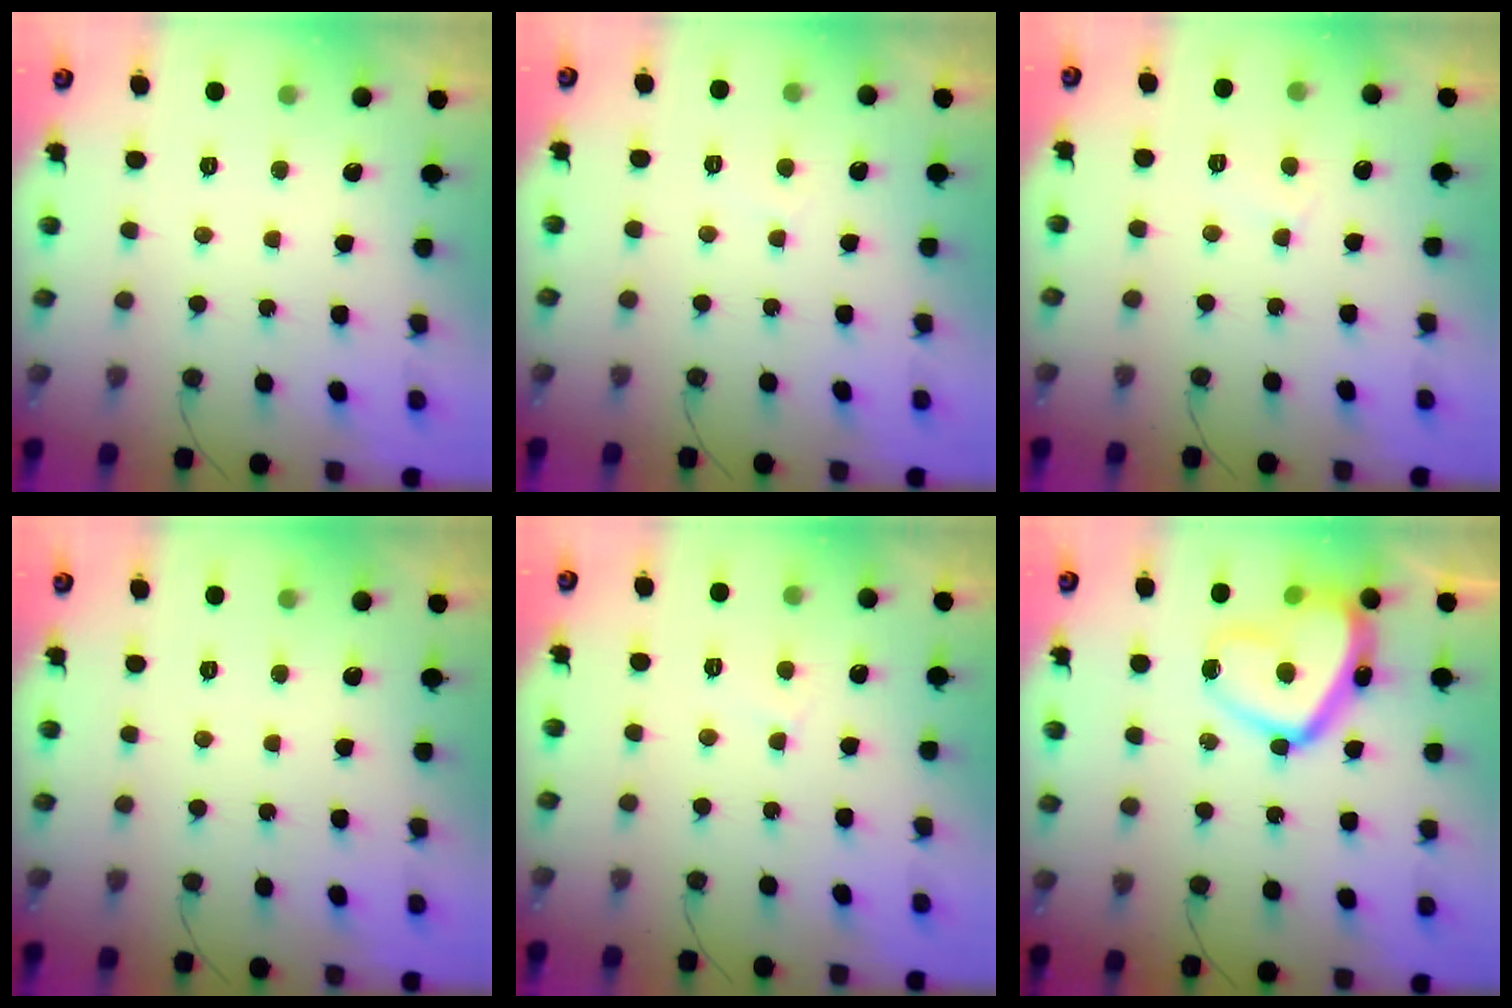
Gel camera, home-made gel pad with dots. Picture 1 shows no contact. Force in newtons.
{"total": 2.9, "press": 2.9, "slide": 0.4}
{"total": 3.0, "press": 3.0, "slide": 0.2}
{"total": 0.0}
{"total": 2.3, "press": 2.3, "slide": 0.2}
{"total": 17.5, "press": 17.4, "slide": 1.6}